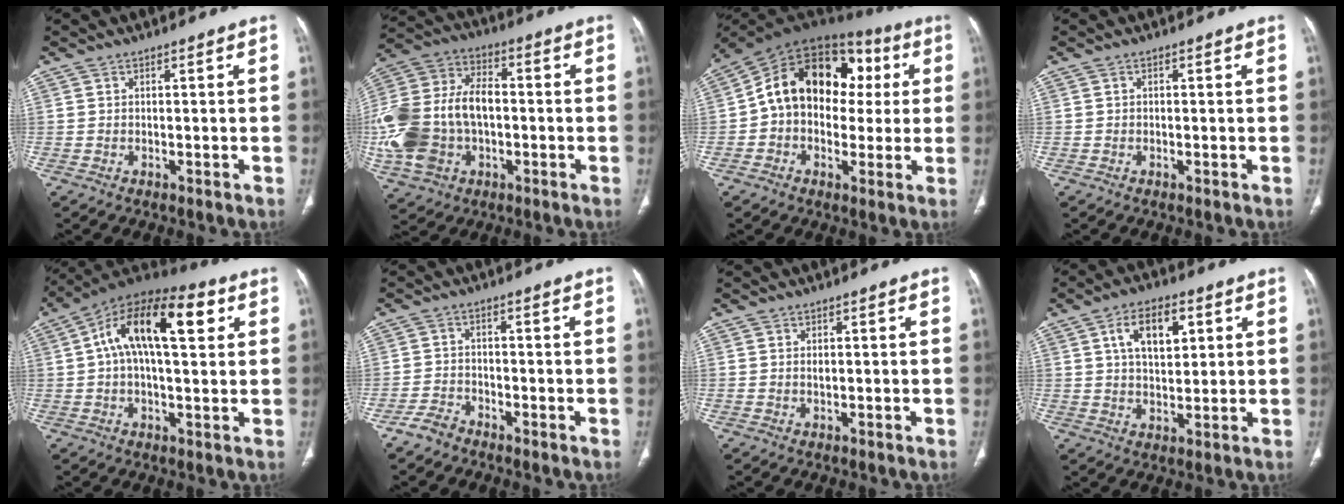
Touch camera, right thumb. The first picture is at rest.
{"total": 22.1, "force": [-2.8, 15.0, 16.0], "torque": [-0.360, 0.022, -0.043]}
{"total": 19.7, "force": [2.4, 14.2, 13.4], "torque": [-0.180, 0.049, 0.030]}
{"total": 0.0}
{"total": 18.6, "force": [5.1, 8.3, 15.8], "torque": [-0.248, 0.032, 0.073]}
{"total": 3.0, "force": [-2.6, 1.4, 0.7], "torque": [-0.015, 0.012, -0.052]}
{"total": 0.7, "force": [0.2, 0.4, 0.5], "torque": [-0.010, 0.001, 0.005]}
{"total": 9.4, "force": [3.3, 5.0, 7.2], "torque": [-0.101, -0.007, 0.054]}